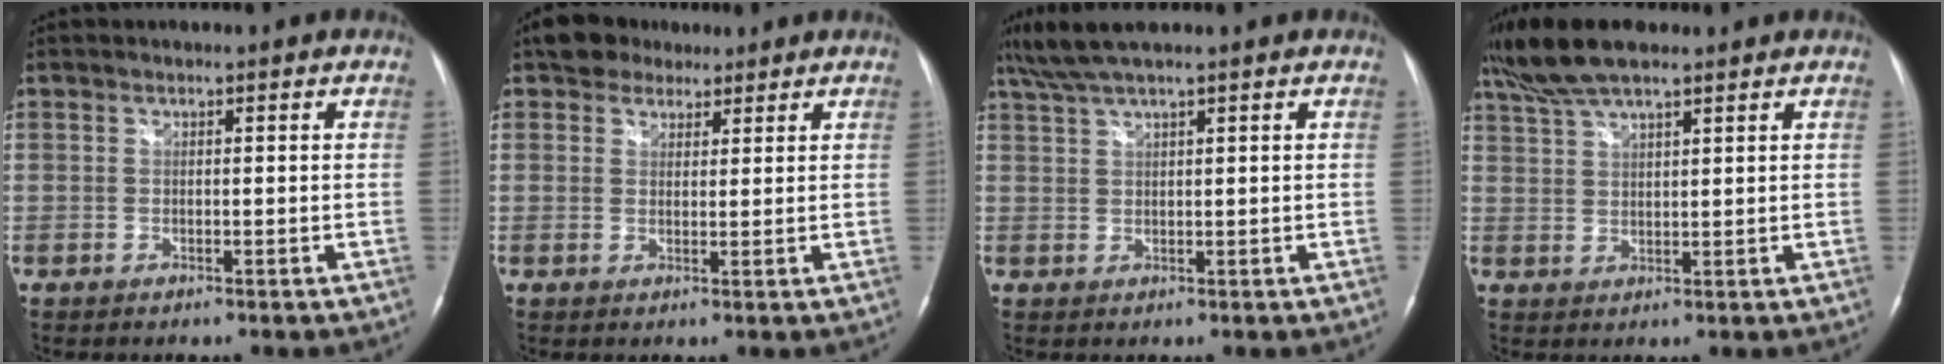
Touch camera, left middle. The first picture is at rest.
{"total": 5.0, "force": [3.8, 3.1, 1.2], "torque": [-0.025, 0.020, 0.066]}
{"total": 5.1, "force": [4.1, -0.2, 3.0], "torque": [-0.070, 0.030, 0.083]}
{"total": 8.6, "force": [6.9, 1.7, 4.7], "torque": [-0.101, 0.029, 0.132]}